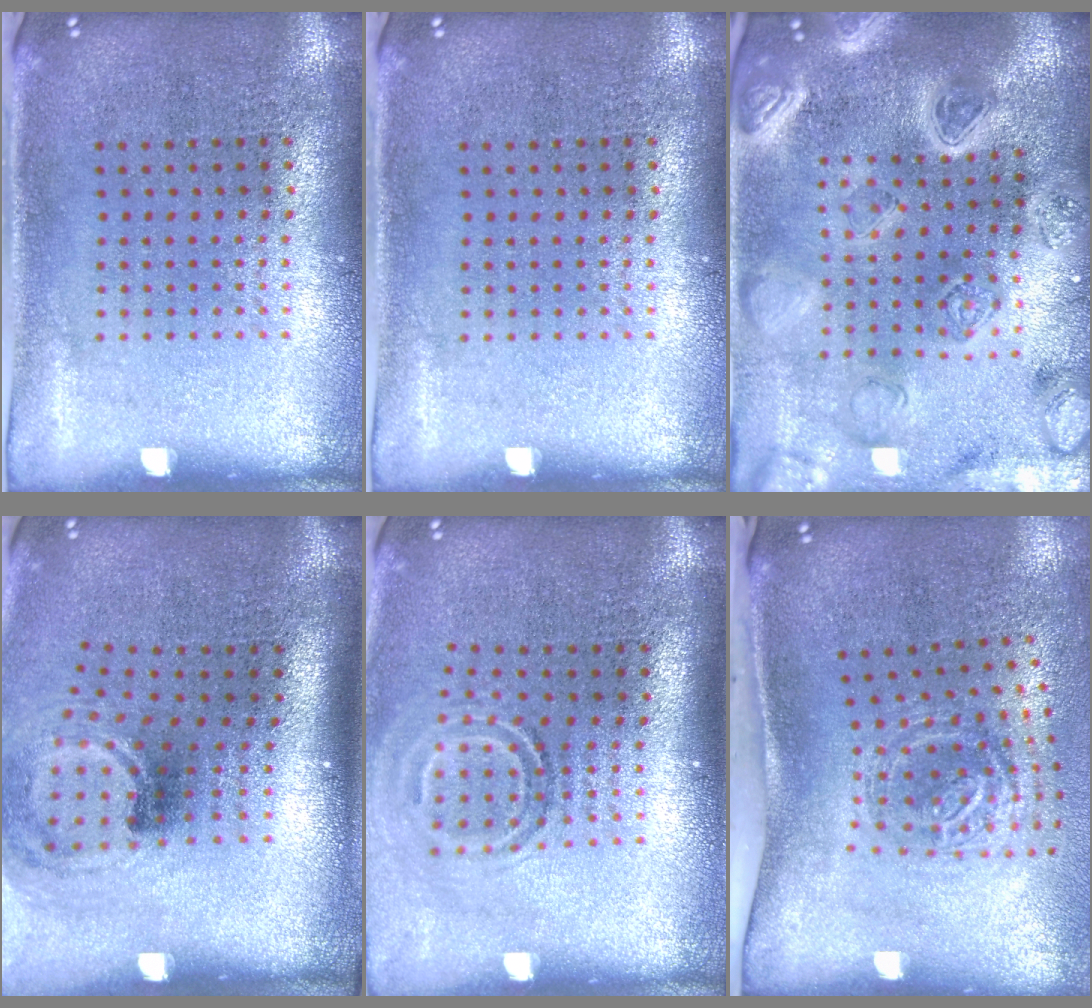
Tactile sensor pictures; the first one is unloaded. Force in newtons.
{"total": 0.0}
{"total": 4.5, "press": 4.0, "slide": 2.2}
{"total": 1.8, "press": 1.2, "slide": 1.3}
{"total": 1.7, "press": 1.1, "slide": 1.3}
{"total": 1.8, "press": 1.2, "slide": 1.3}